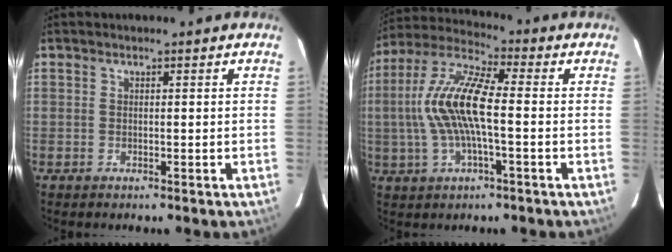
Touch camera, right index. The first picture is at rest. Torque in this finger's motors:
{"motor_torque": [0.83, -0.21, 1.05, 0.21]}